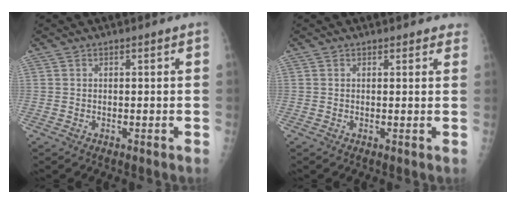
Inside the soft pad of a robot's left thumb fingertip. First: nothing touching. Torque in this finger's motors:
{"motor_torque": [-0.19, 0.00, 0.05, 0.04, 0.02]}